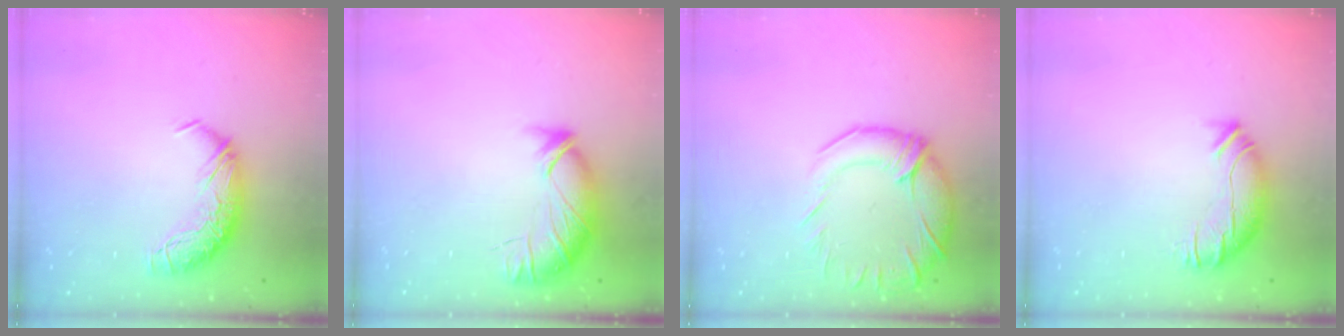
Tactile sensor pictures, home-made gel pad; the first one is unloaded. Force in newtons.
{"total": 3.6, "press": 3.1, "slide": 1.9}
{"total": 6.1, "press": 4.8, "slide": 3.8}
{"total": 2.0, "press": 0.6, "slide": 1.9}